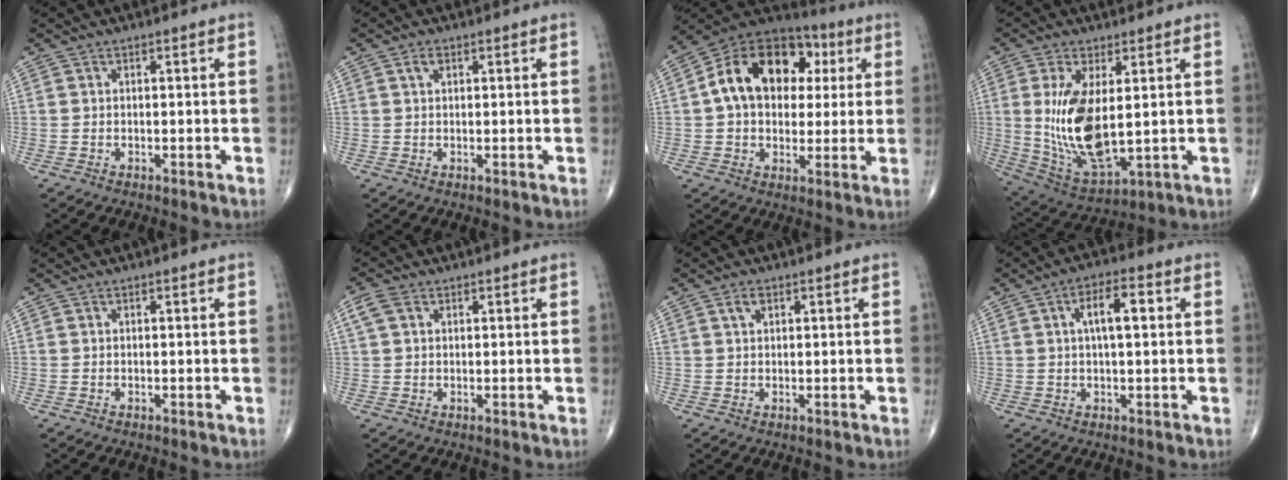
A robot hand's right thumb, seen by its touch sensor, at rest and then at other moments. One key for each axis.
{"total": 1.6, "fx": 0.7, "fy": 1.0, "fz": 1.0, "tx": -0.017, "ty": 0.003, "tz": 0.014}
{"total": 19.0, "fx": 3.7, "fy": 13.3, "fz": 13.1, "tx": -0.184, "ty": 0.023, "tz": 0.053}
{"total": 15.1, "fx": 1.3, "fy": 6.6, "fz": 13.5, "tx": -0.265, "ty": -0.024, "tz": 0.046}
{"total": 0.0}
{"total": 3.2, "fx": 1.3, "fy": 2.2, "fz": 2.0, "tx": -0.046, "ty": 0.013, "tz": 0.028}
{"total": 1.9, "fx": 0.9, "fy": 1.1, "fz": 1.2, "tx": -0.020, "ty": 0.002, "tz": 0.018}
{"total": 6.9, "fx": 1.5, "fy": 2.6, "fz": 6.2, "tx": -0.099, "ty": 0.011, "tz": 0.021}